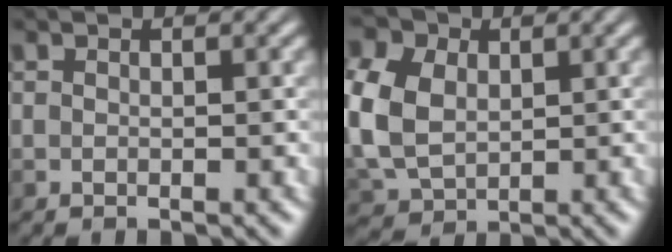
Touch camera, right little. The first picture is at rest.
{"total": 11.4, "force": [2.2, 8.5, 7.2], "torque": [-0.170, 0.028, 0.037]}